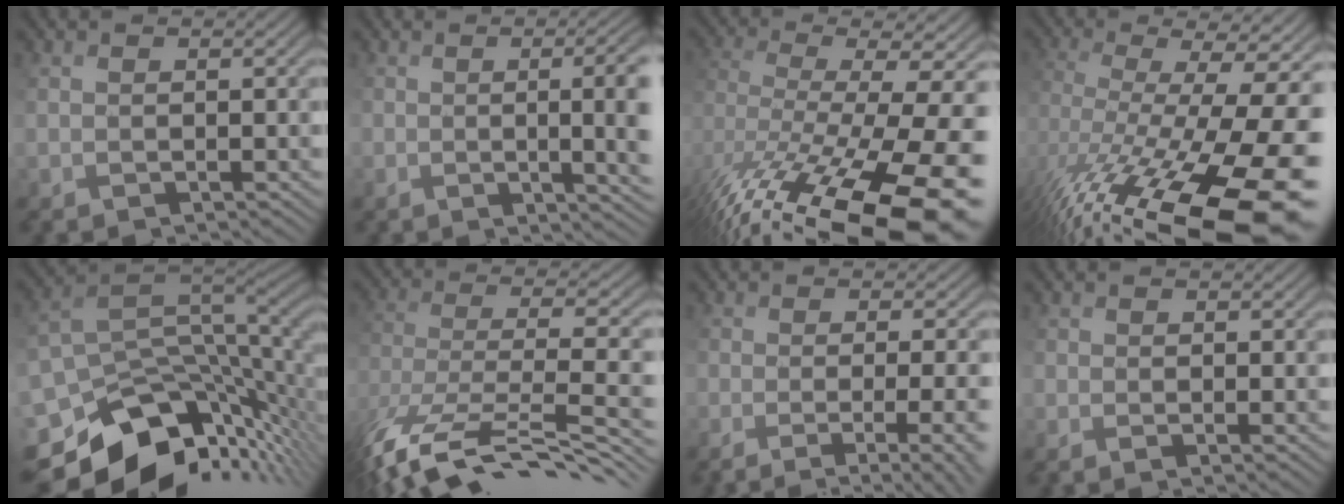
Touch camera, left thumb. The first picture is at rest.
{"total": 10.2, "force": [-0.5, 4.3, 9.3], "torque": [-0.112, 0.000, 0.008]}
{"total": 15.8, "force": [-8.5, 6.8, 11.4], "torque": [-0.195, -0.023, -0.090]}
{"total": 16.9, "force": [-7.3, 8.2, 12.8], "torque": [-0.208, -0.025, -0.065]}
{"total": 11.2, "force": [-4.1, 7.4, 7.3], "torque": [-0.169, -0.035, -0.048]}
{"total": 12.3, "force": [-6.8, 5.6, 8.6], "torque": [-0.223, 0.005, -0.085]}
{"total": 10.8, "force": [-4.4, 4.3, 8.9], "torque": [-0.109, -0.005, -0.032]}
{"total": 2.0, "force": [-0.5, 0.7, 1.8], "torque": [-0.036, -0.007, -0.003]}